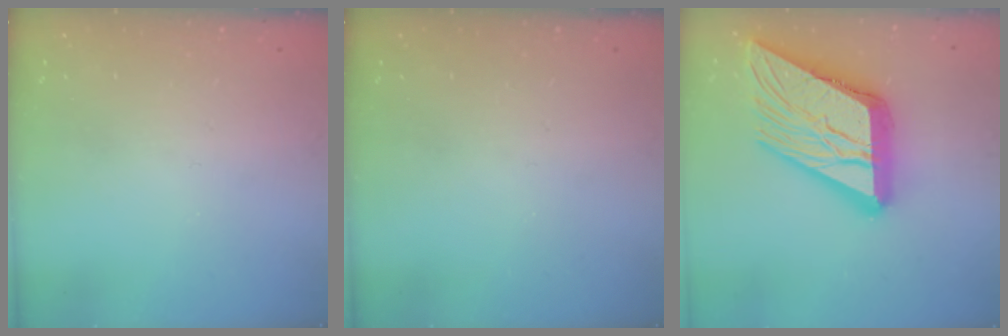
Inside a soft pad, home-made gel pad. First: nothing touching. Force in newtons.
{"total": 0.0}
{"total": 24.2, "press": 24.1, "slide": 2.8}